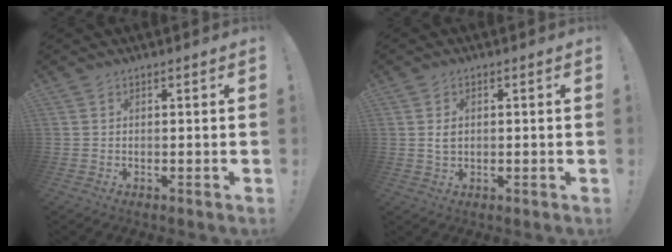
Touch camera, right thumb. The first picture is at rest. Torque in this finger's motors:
{"motor_torque": [-0.16, 0.18, 0.07, 0.26, 0.10]}